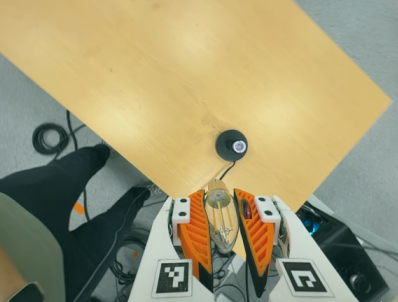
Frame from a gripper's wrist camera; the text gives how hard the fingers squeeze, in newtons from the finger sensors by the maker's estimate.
{"total": 19.4, "left": 20.3, "right": 18.4}